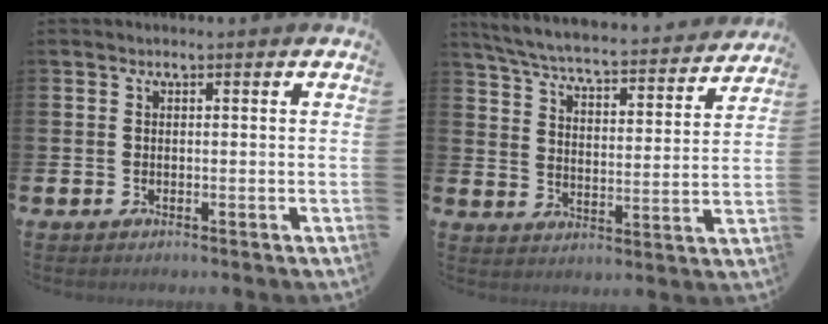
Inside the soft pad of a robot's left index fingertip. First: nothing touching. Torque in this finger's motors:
{"motor_torque": [1.06, -1.08, 0.78, 0.12]}